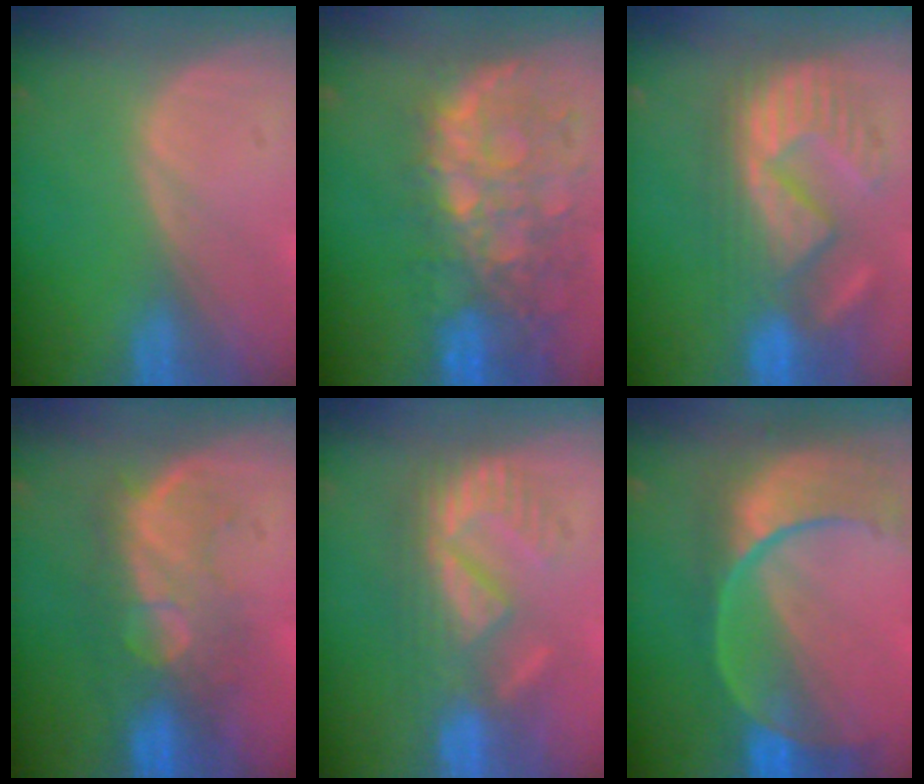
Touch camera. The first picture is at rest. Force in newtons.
{"total": 11.1, "press": 9.7, "slide": 5.5}
{"total": 10.3, "press": 10.2, "slide": 1.7}
{"total": 9.0, "press": 8.3, "slide": 3.4}
{"total": 8.3, "press": 8.0, "slide": 2.1}
{"total": 11.2, "press": 9.3, "slide": 6.1}